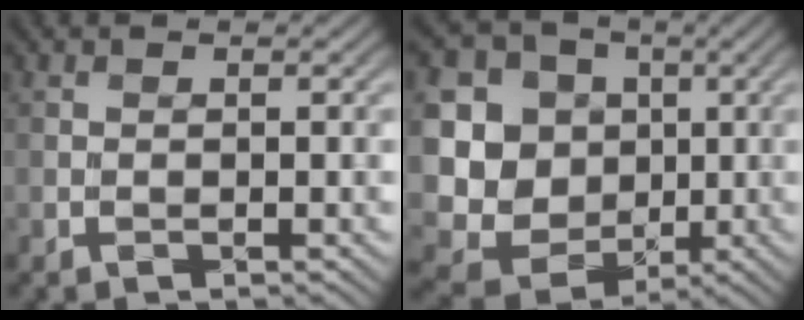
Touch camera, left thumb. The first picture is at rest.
{"total": 14.1, "force": [0.7, 13.2, 4.9], "torque": [-0.184, -0.013, 0.015]}